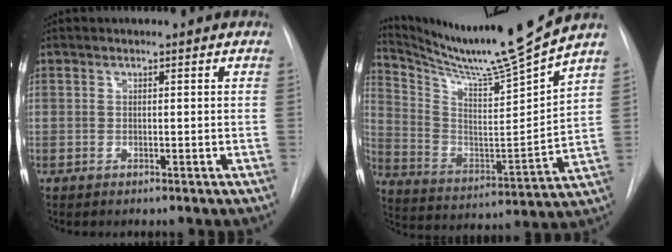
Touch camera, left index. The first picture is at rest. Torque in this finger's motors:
{"motor_torque": [0.85, -1.29, 0.04, 0.02]}